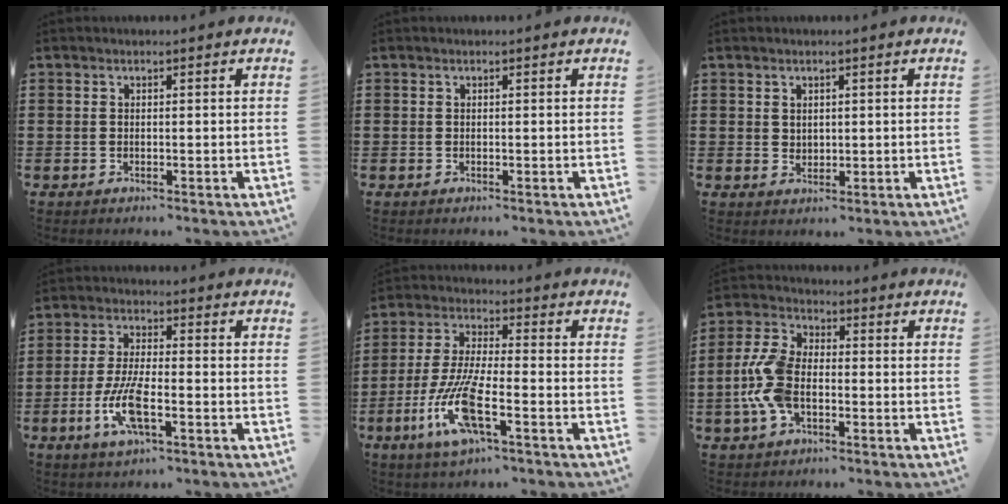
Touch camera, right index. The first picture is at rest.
{"total": 0.0}
{"total": 1.6, "force": [1.1, 1.1, 0.3], "torque": [-0.009, 0.004, 0.022]}
{"total": 7.9, "force": [-2.9, 2.3, 7.0], "torque": [-0.161, -0.018, -0.057]}
{"total": 10.5, "force": [-5.1, 2.2, 8.9], "torque": [-0.212, -0.018, -0.101]}
{"total": 8.5, "force": [-1.8, 4.9, 6.7], "torque": [-0.182, -0.006, -0.046]}